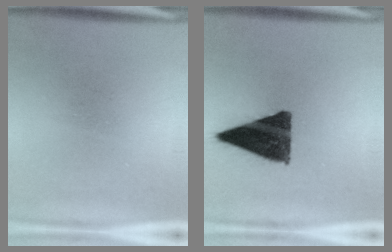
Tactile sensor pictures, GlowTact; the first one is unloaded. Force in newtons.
{"total": 13.0}